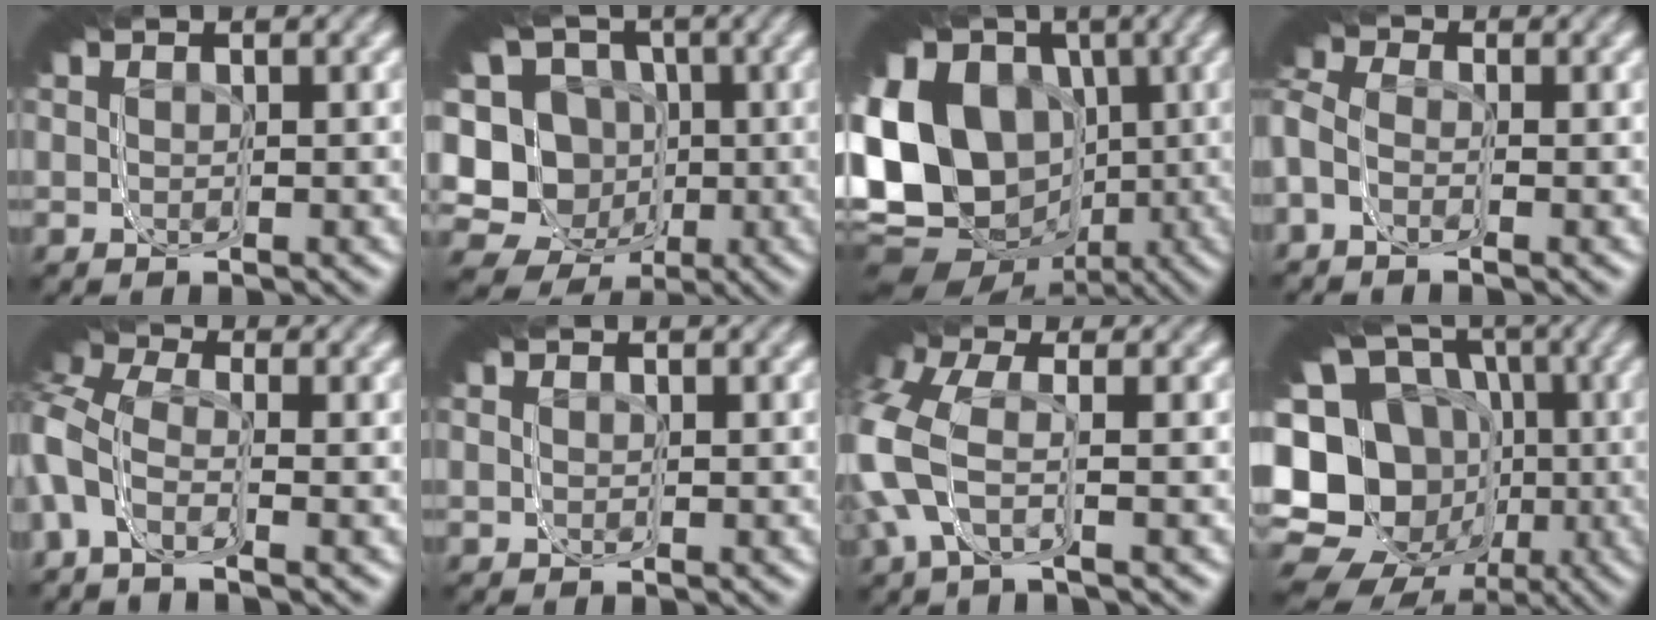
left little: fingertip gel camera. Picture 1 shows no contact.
{"total": 14.6, "force": [-2.3, 11.3, 9.1], "torque": [-0.150, -0.036, -0.040]}
{"total": 16.1, "force": [-2.8, 10.8, 11.6], "torque": [-0.162, -0.015, -0.048]}
{"total": 4.4, "force": [-1.1, 3.8, 1.8], "torque": [-0.016, 0.005, -0.038]}
{"total": 4.5, "force": [-1.3, 3.6, 2.4], "torque": [-0.032, 0.009, -0.043]}
{"total": 0.0}
{"total": 2.3, "force": [-1.1, 0.8, 1.8], "torque": [-0.034, 0.014, -0.022]}
{"total": 16.7, "force": [-3.5, 11.8, 11.3], "torque": [-0.171, -0.026, -0.062]}